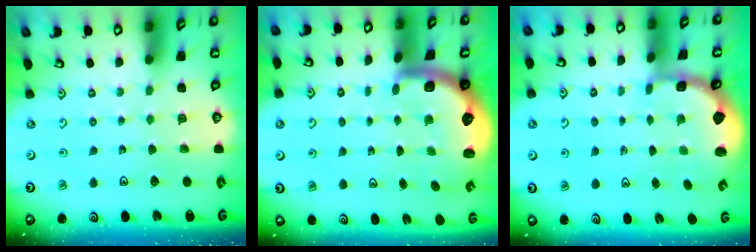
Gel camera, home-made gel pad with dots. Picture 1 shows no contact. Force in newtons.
{"total": 2.8, "press": 2.5, "slide": 1.4}
{"total": 1.2, "press": 1.1, "slide": 0.4}